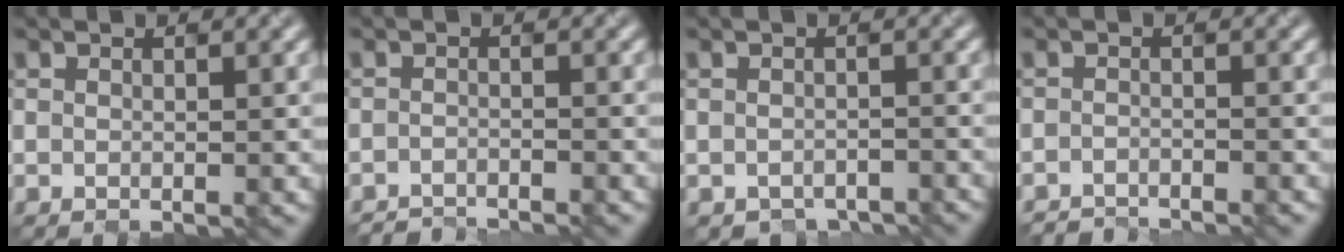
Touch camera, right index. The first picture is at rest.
{"total": 2.4, "force": [-2.4, -0.1, 0.0], "torque": [0.008, -0.005, -0.040]}
{"total": 2.2, "force": [-2.1, 0.6, 0.0], "torque": [0.006, -0.011, -0.022]}
{"total": 2.4, "force": [-2.3, -0.1, -0.1], "torque": [0.010, -0.005, -0.039]}